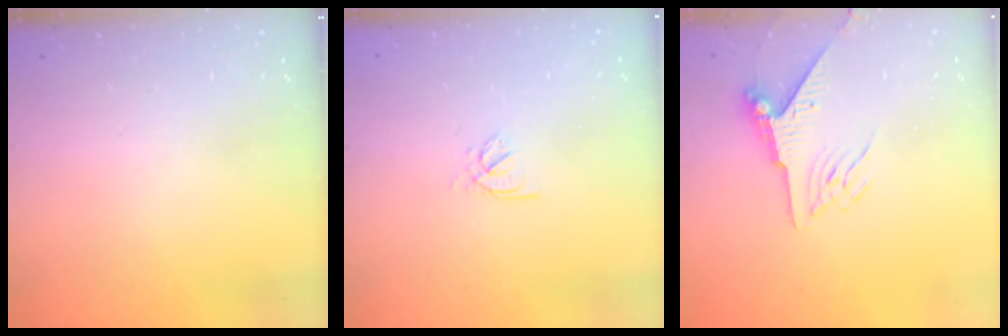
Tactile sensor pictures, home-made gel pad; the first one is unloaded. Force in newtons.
{"total": 2.0, "press": 2.0, "slide": 0.4}
{"total": 8.1, "press": 8.0, "slide": 1.3}